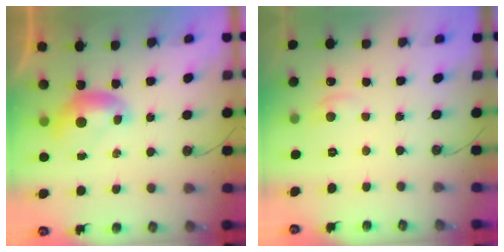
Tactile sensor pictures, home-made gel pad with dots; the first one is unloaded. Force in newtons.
{"total": 1.6, "press": 1.4, "slide": 0.7}